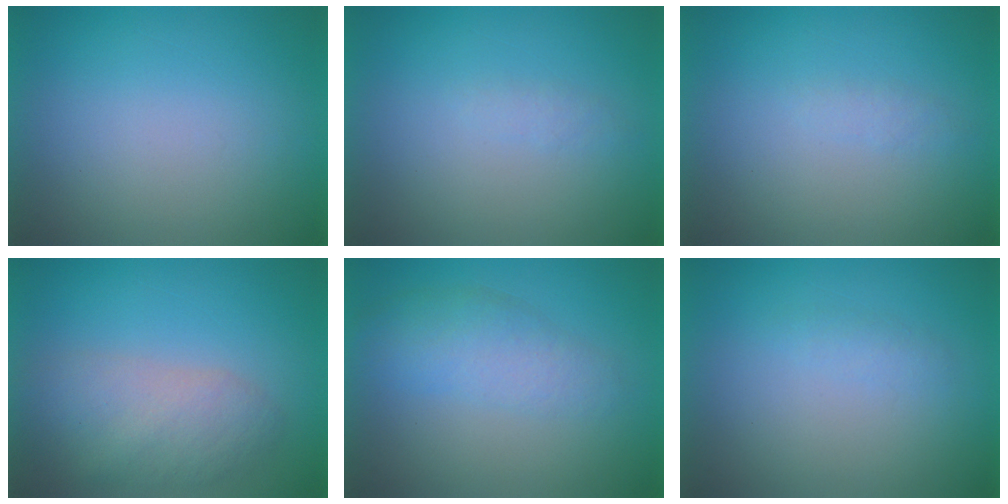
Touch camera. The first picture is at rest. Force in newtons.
{"total": 1.2}
{"total": 1.2}
{"total": 5.4}
{"total": 3.0}
{"total": 1.2}